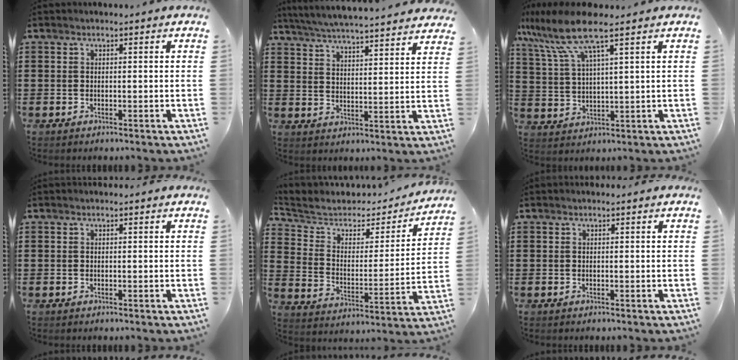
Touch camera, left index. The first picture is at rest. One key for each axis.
{"total": 5.5, "fx": 5.3, "fy": -0.6, "fz": 1.3, "tx": -0.048, "ty": -0.036, "tz": 0.090}
{"total": 9.7, "fx": 6.7, "fy": 1.3, "fz": 6.9, "tx": -0.161, "ty": -0.019, "tz": 0.116}
{"total": 0.0}
{"total": 4.7, "fx": 3.7, "fy": 2.5, "fz": 1.5, "tx": -0.058, "ty": -0.024, "tz": 0.057}
{"total": 0.0}